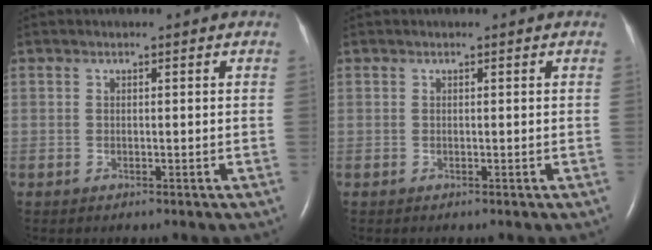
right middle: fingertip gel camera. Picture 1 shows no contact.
{"total": 0.0}